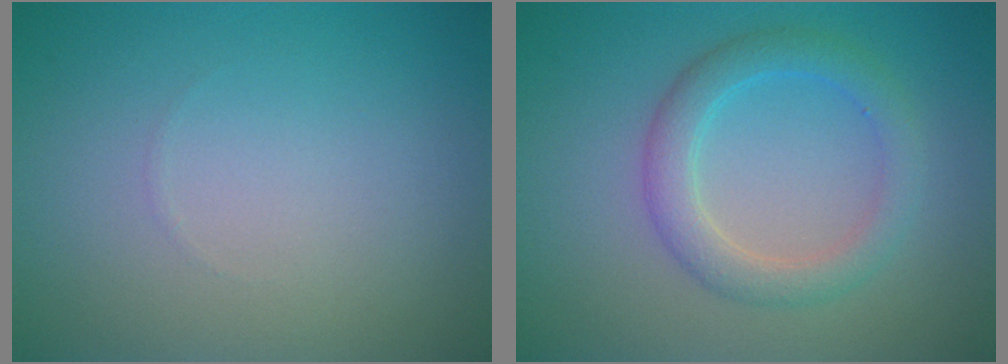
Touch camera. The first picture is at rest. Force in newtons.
{"total": 3.3, "press": 3.3, "slide": 0.1}